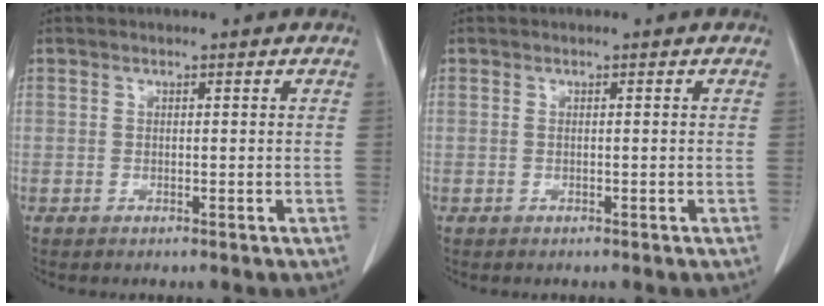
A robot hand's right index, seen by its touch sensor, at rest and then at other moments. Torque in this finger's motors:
{"motor_torque": [0.12, -0.17, -0.02, 0.02]}